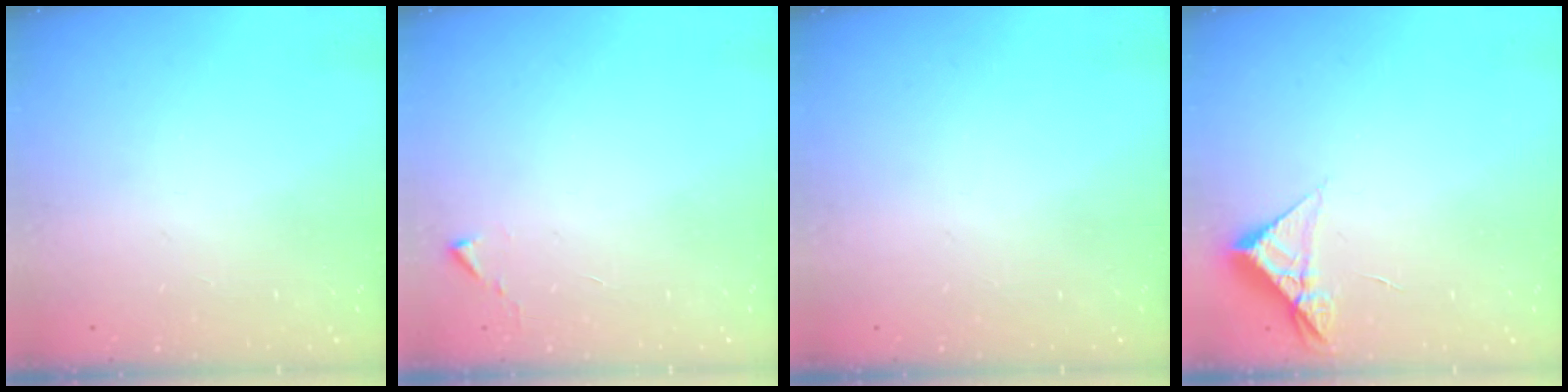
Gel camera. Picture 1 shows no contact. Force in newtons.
{"total": 2.7, "press": 2.7, "slide": 0.5}
{"total": 0.0}
{"total": 5.2, "press": 5.2, "slide": 0.3}